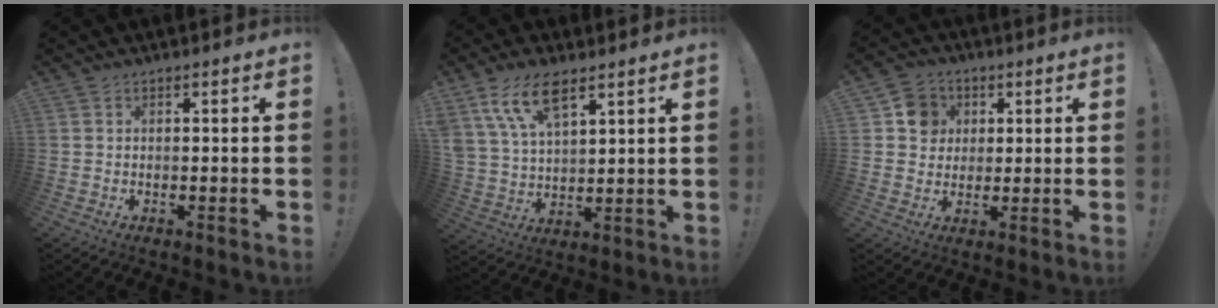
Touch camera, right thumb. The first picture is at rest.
{"total": 12.3, "force": [7.7, 5.7, 7.6], "torque": [-0.160, -0.026, 0.144]}
{"total": 8.7, "force": [2.3, 8.1, 2.2], "torque": [-0.021, -0.007, 0.047]}